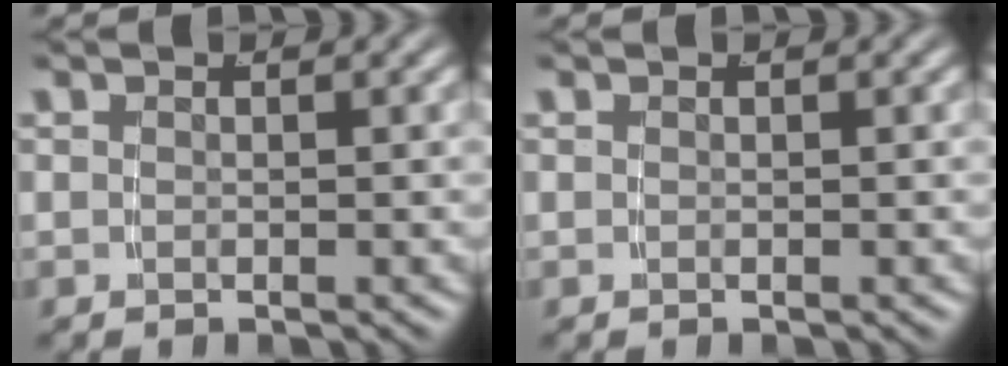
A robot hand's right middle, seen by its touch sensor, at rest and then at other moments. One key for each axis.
{"total": 0.0}